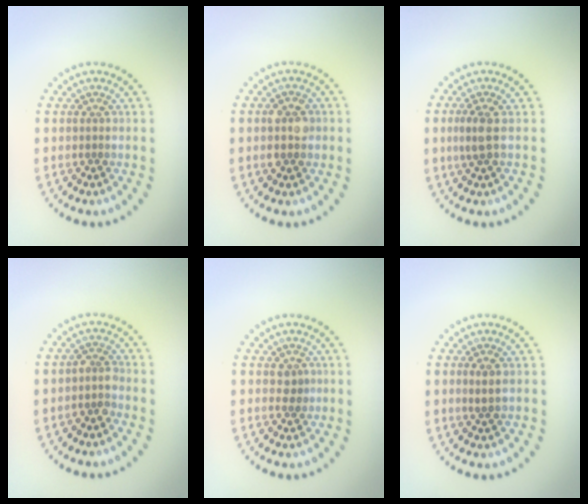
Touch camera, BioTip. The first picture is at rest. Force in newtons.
{"total": 2.7, "press": 2.7, "slide": 0.1}
{"total": 1.8, "press": 1.6, "slide": 0.8}
{"total": 1.7, "press": 1.4, "slide": 1.0}
{"total": 1.2, "press": 1.2, "slide": 0.4}
{"total": 0.9, "press": 0.7, "slide": 0.6}